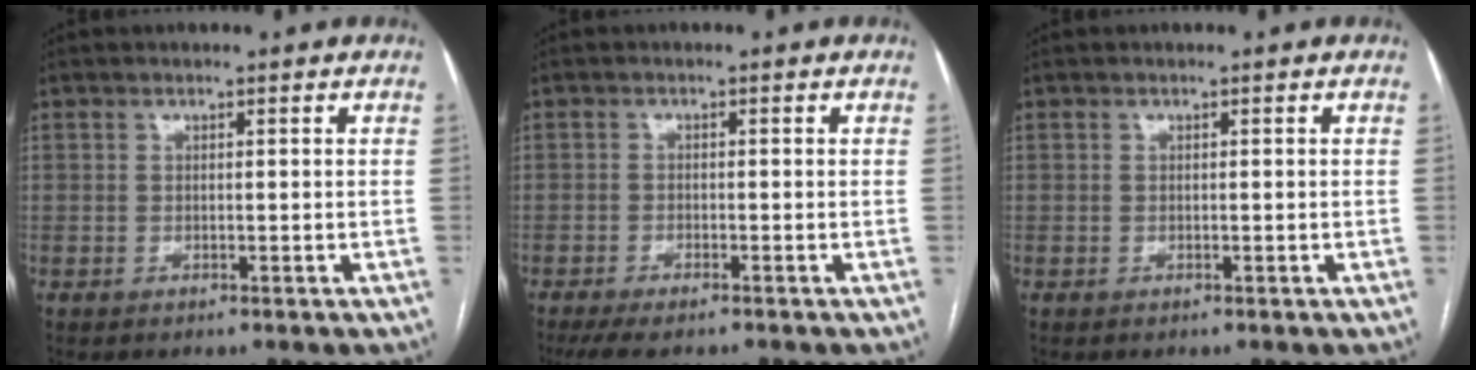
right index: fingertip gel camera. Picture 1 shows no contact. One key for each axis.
{"total": 5.8, "fx": -4.8, "fy": 1.1, "fz": 3.0, "tx": -0.045, "ty": -0.011, "tz": -0.075}
{"total": 0.0}